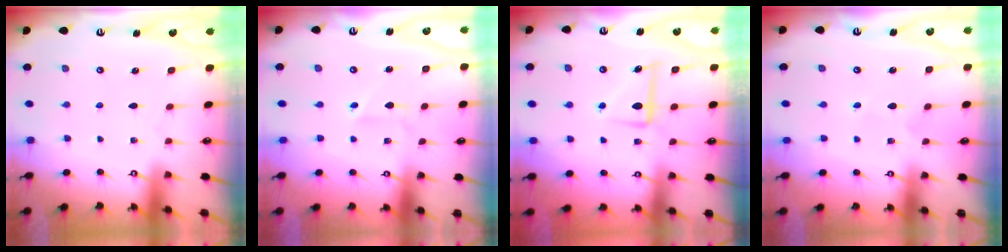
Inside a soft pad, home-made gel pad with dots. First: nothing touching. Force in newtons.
{"total": 2.2, "press": 2.2, "slide": 0.1}
{"total": 6.4, "press": 6.3, "slide": 0.7}
{"total": 2.7, "press": 2.6, "slide": 0.2}